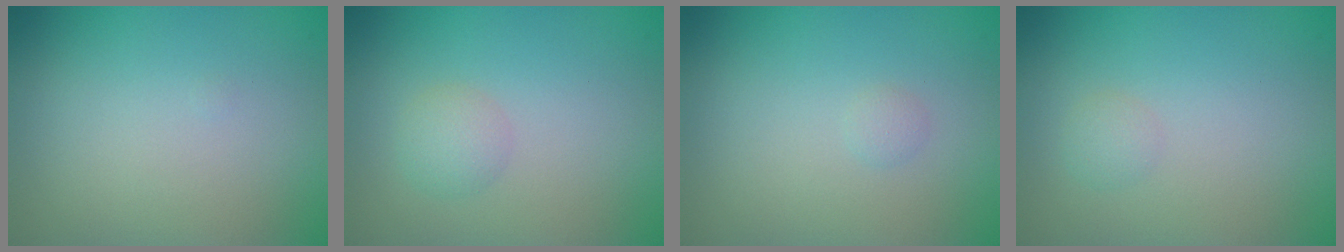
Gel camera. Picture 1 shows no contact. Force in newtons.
{"total": 1.7, "press": 1.7, "slide": 0.0}
{"total": 0.5, "press": 0.5, "slide": 0.0}
{"total": 1.0, "press": 1.0, "slide": 0.0}